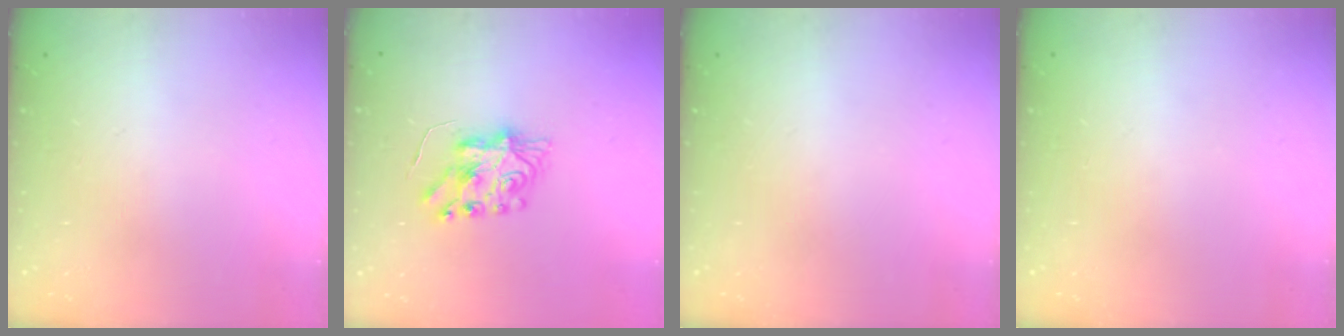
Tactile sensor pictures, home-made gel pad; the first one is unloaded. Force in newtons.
{"total": 7.4, "press": 7.4, "slide": 0.2}
{"total": 0.0}
{"total": 0.0}